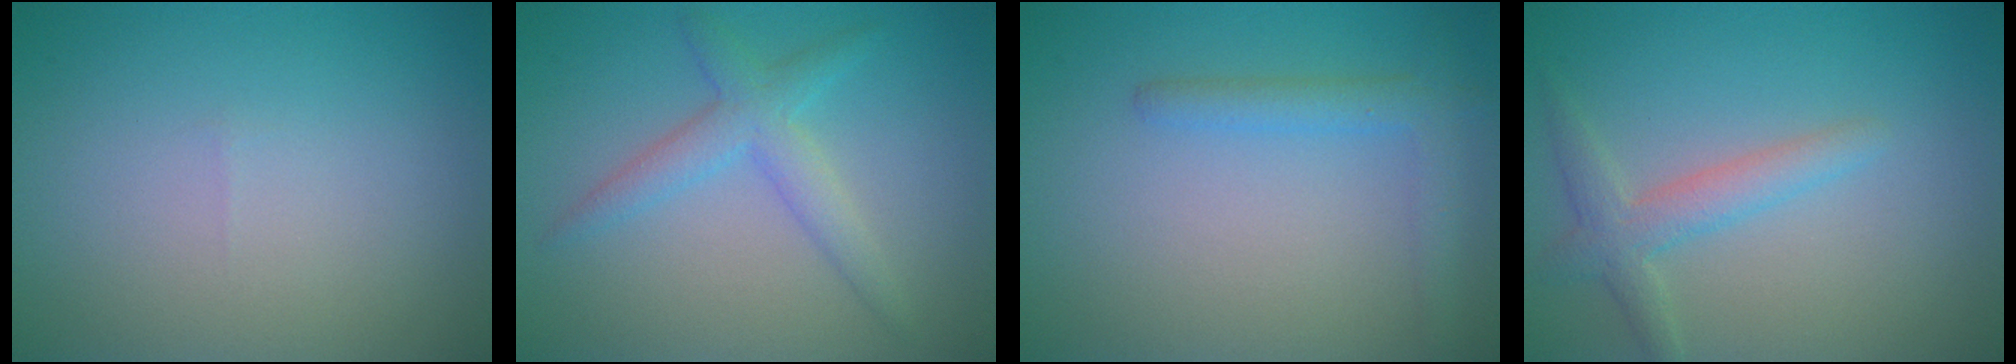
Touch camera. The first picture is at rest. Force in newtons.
{"total": 3.0, "press": 3.0, "slide": 0.1}
{"total": 2.4, "press": 2.4, "slide": 0.2}
{"total": 2.7, "press": 2.7, "slide": 0.3}